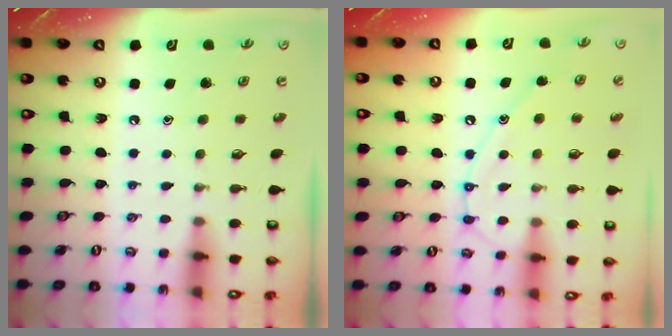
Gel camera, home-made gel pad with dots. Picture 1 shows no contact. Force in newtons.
{"total": 11.2, "press": 11.1, "slide": 1.1}